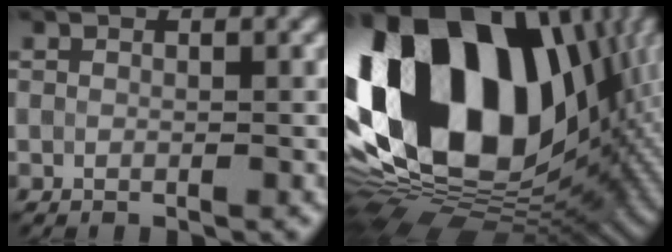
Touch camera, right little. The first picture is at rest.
{"total": 21.6, "force": [3.0, 14.3, 15.9], "torque": [-0.346, 0.009, 0.054]}